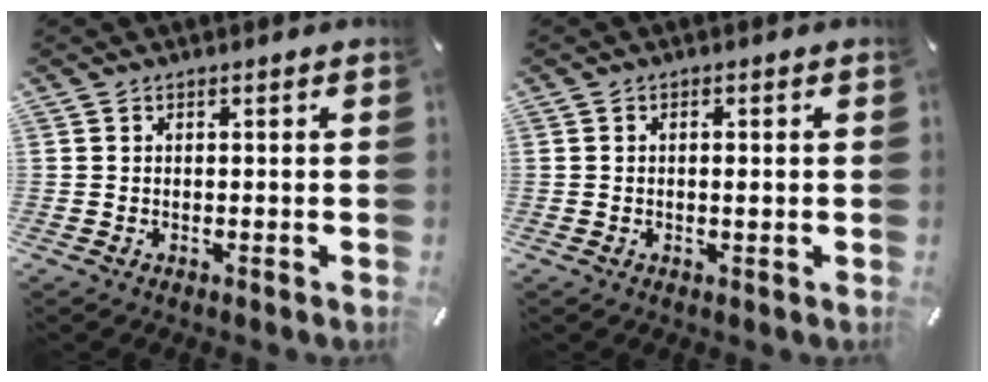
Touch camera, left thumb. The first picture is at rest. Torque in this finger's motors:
{"motor_torque": [-0.03, -0.22, -0.07, 0.05, -0.01]}